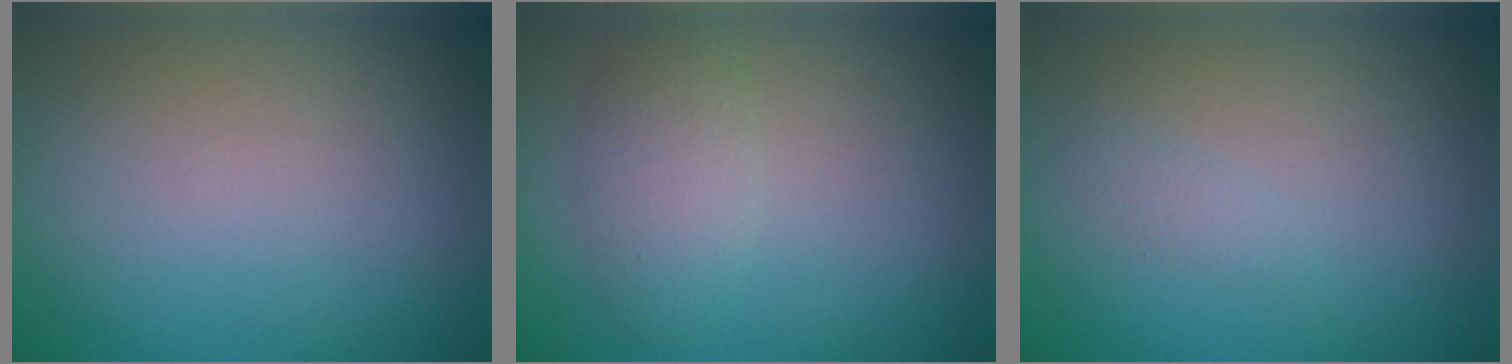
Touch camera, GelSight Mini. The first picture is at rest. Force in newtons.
{"total": 2.7, "press": 2.7, "slide": 0.1}
{"total": 0.7, "press": 0.7, "slide": 0.0}